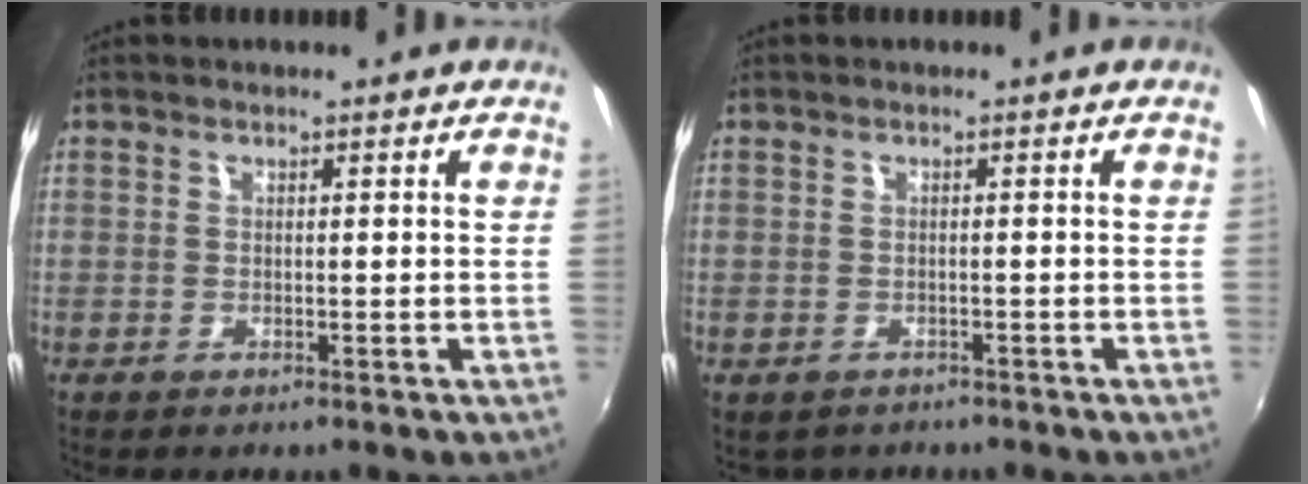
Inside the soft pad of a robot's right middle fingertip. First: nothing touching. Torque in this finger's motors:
{"motor_torque": [1.07, -1.07, 0.06, 0.08]}